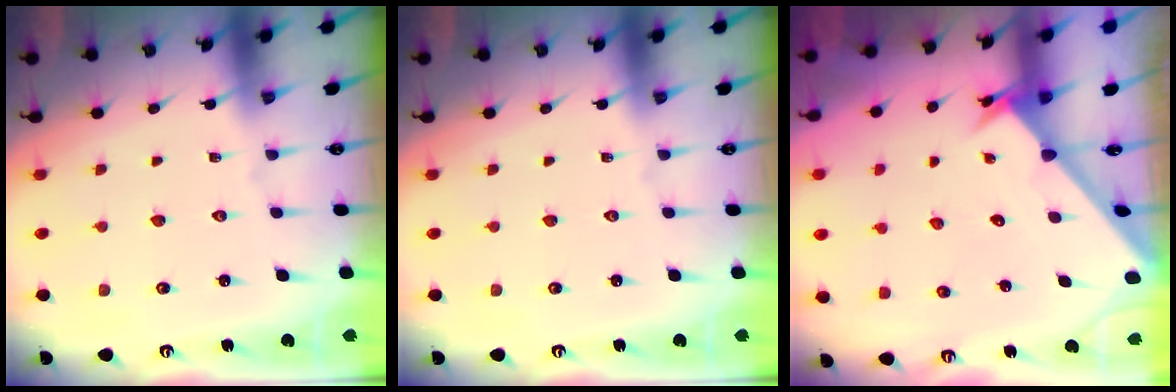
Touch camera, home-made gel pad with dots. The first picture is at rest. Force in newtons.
{"total": 0.0}
{"total": 2.5, "press": 2.5, "slide": 0.2}